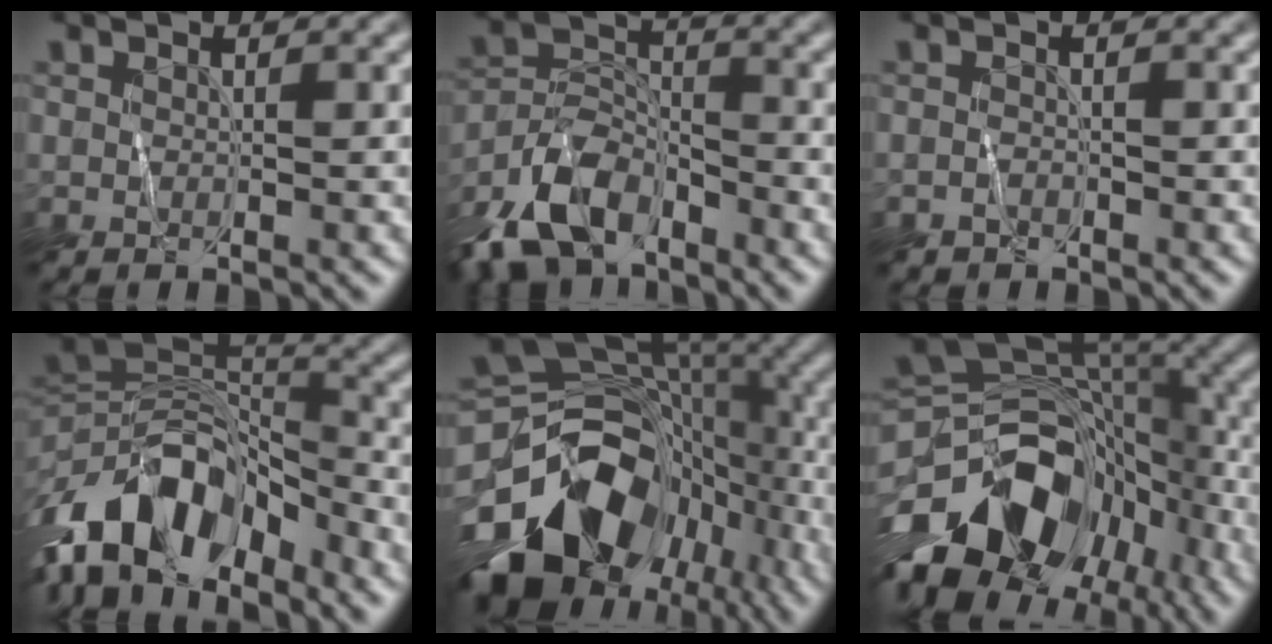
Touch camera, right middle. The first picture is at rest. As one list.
[{"total": 7.6, "force": [-5.9, 3.5, 3.3], "torque": [-0.070, 0.001, -0.127]}, {"total": 0.8, "force": [-0.7, 0.1, -0.3], "torque": [0.012, -0.001, -0.012]}, {"total": 12.3, "force": [-7.6, 6.1, 7.5], "torque": [-0.136, 0.011, -0.148]}, {"total": 15.5, "force": [-7.1, 10.5, 8.9], "torque": [-0.173, -0.021, -0.120]}, {"total": 15.1, "force": [-8.5, 8.8, 8.8], "torque": [-0.167, 0.003, -0.153]}]